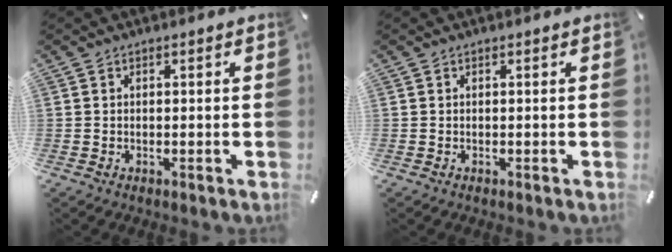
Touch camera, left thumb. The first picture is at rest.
{"total": 0.0}